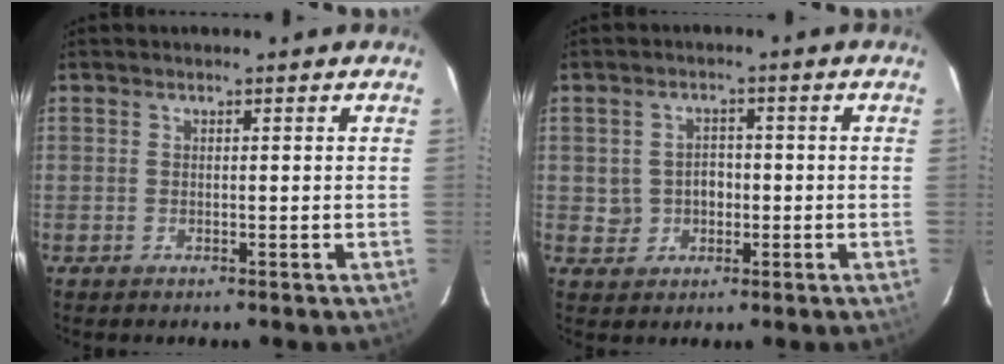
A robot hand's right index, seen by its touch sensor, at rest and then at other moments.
{"total": 4.0, "force": [-0.3, 3.8, 1.4], "torque": [-0.029, 0.015, 0.004]}